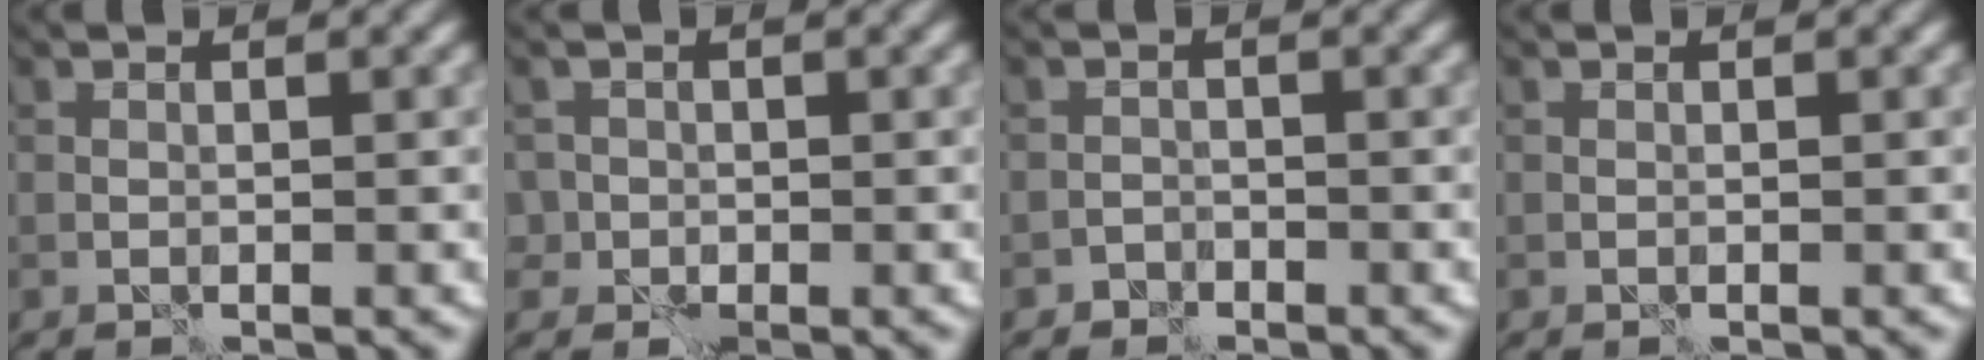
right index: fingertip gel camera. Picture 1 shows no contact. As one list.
[{"total": 1.4, "force": [-0.3, 1.3, 0.0], "torque": [0.007, 0.005, -0.005]}, {"total": 1.1, "force": [-0.9, 0.5, -0.1], "torque": [0.010, 0.006, -0.015]}, {"total": 0.0}]